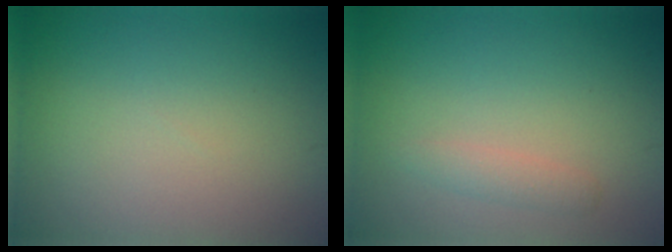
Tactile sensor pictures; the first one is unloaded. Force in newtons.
{"total": 1.3, "press": 1.3, "slide": 0.0}